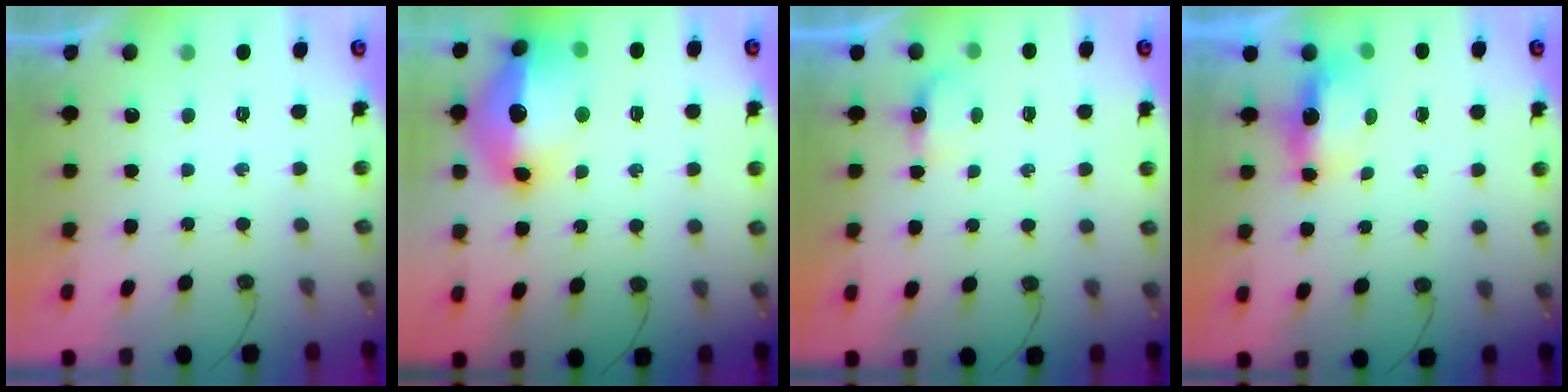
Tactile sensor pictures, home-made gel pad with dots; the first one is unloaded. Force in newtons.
{"total": 24.8, "press": 21.5, "slide": 12.4}
{"total": 3.6, "press": 3.6, "slide": 0.7}
{"total": 6.2, "press": 6.2, "slide": 0.6}